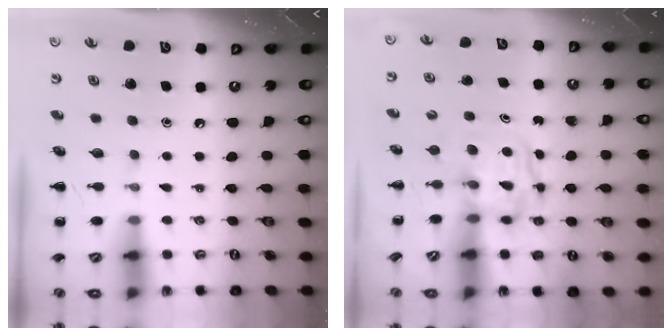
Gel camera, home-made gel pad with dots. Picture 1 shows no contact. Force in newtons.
{"total": 3.5, "press": 3.5, "slide": 0.3}